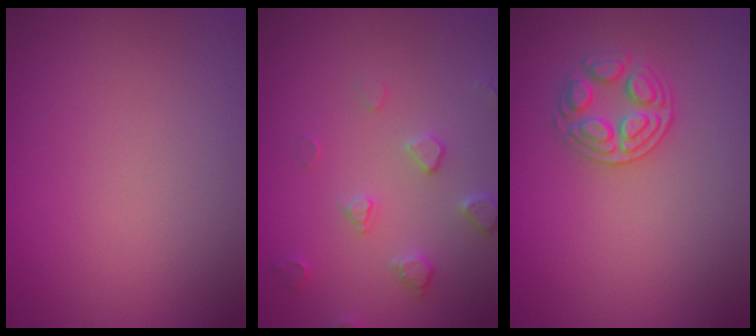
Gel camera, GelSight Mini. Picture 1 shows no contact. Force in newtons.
{"total": 2.5, "press": 2.4, "slide": 0.5}
{"total": 2.6, "press": 2.6, "slide": 0.4}